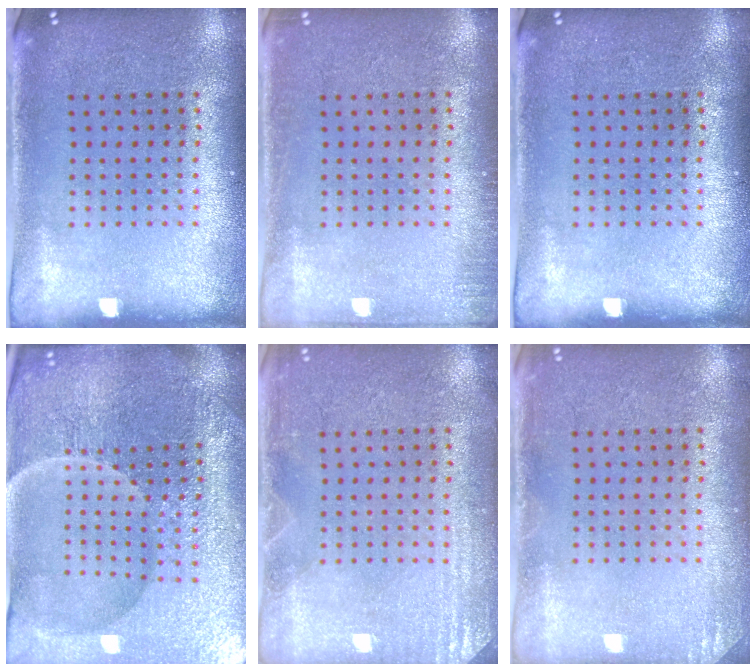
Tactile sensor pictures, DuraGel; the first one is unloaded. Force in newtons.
{"total": 1.1, "press": 1.1, "slide": 0.2}
{"total": 0.0}
{"total": 5.5, "press": 5.2, "slide": 1.8}
{"total": 2.7, "press": 2.7, "slide": 0.3}
{"total": 1.3, "press": 1.3, "slide": 0.1}